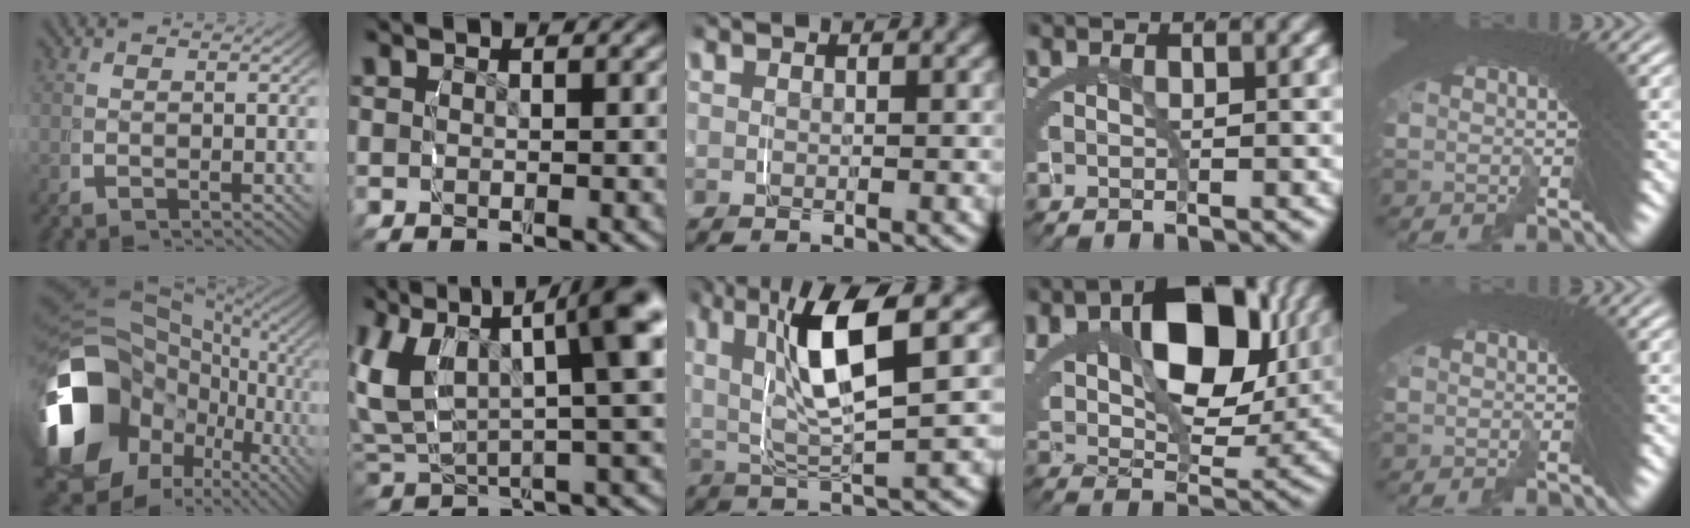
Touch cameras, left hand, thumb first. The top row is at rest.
{"thumb": {"total": 21.8, "force": [-1.0, 15.7, 15.1], "torque": [-0.310, -0.058, 0.007]}, "index": {"total": 13.0, "force": [3.7, 8.5, 9.0], "torque": [-0.149, 0.013, 0.049]}, "middle": {"total": 8.0, "force": [2.4, 2.9, 7.1], "torque": [-0.142, 0.012, 0.032]}, "ring": {"total": 10.1, "force": [4.9, 4.7, 7.5], "torque": [-0.124, -0.004, 0.094]}, "little": {"total": 2.0, "force": [-0.3, -1.2, -1.5], "torque": [0.021, -0.005, -0.001]}}